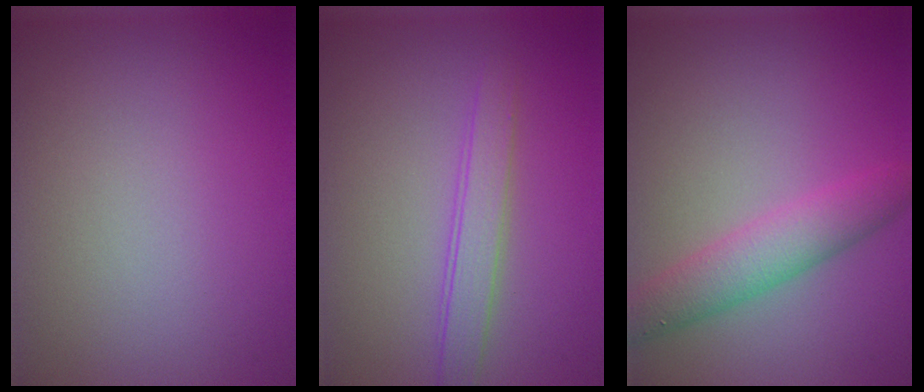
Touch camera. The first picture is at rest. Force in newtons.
{"total": 2.4, "press": 2.4, "slide": 0.1}
{"total": 3.8, "press": 3.8, "slide": 0.1}